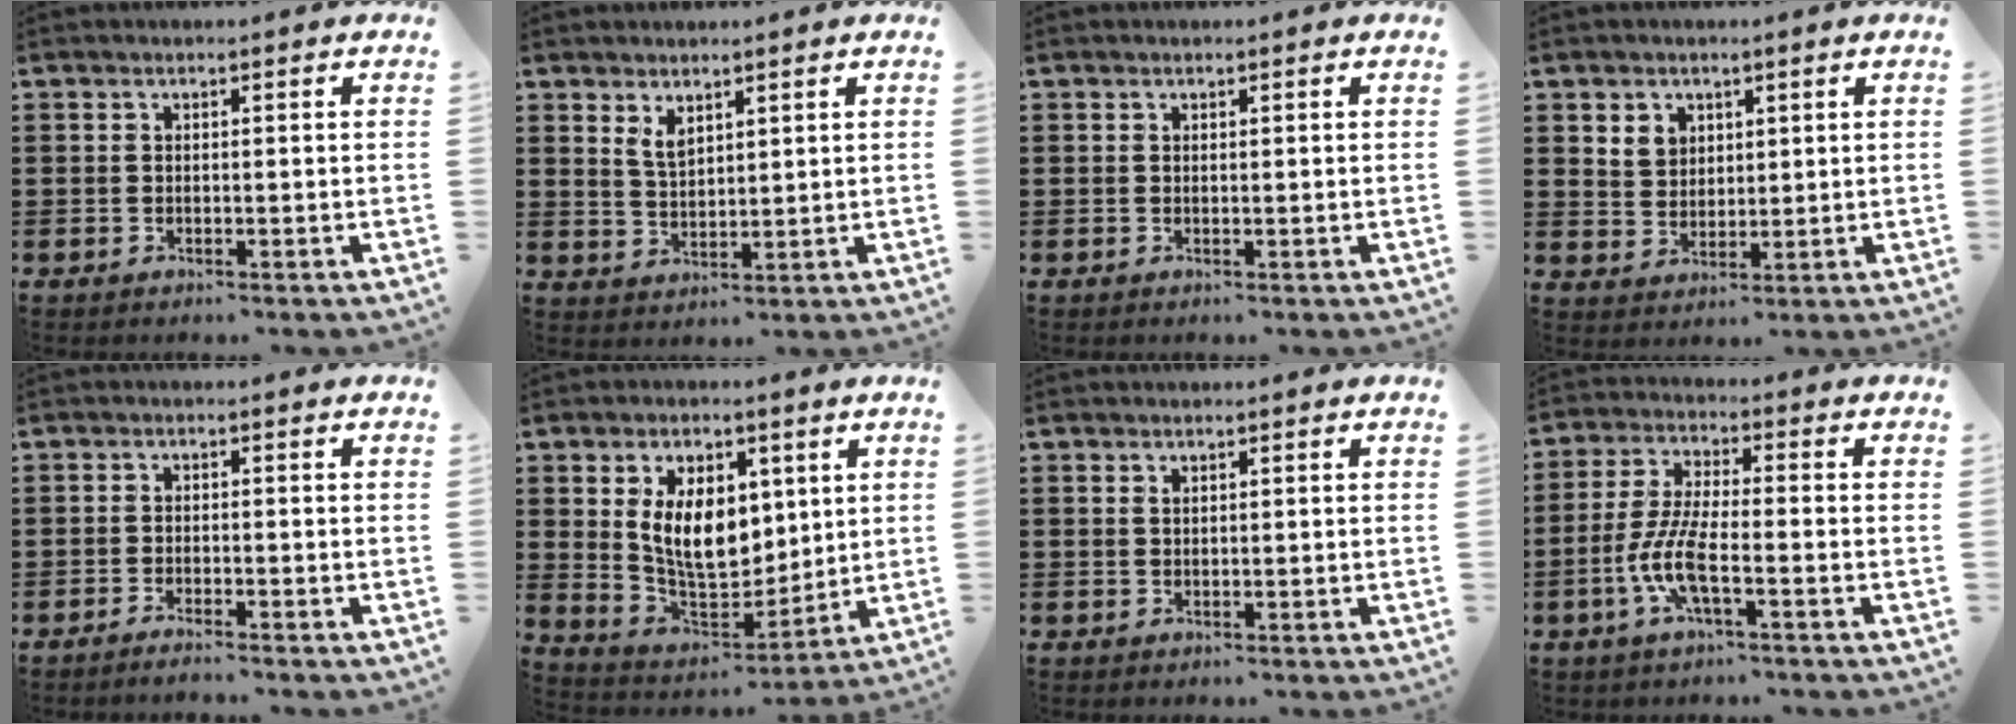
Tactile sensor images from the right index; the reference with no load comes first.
{"total": 3.1, "force": [2.1, 1.5, 1.8], "torque": [-0.039, 0.004, 0.039]}
{"total": 0.0}
{"total": 3.6, "force": [2.1, 3.0, 0.5], "torque": [-0.023, 0.012, 0.038]}
{"total": 1.4, "force": [-1.4, -0.1, 0.3], "torque": [-0.006, 0.001, -0.026]}
{"total": 9.3, "force": [2.4, 6.0, 6.6], "torque": [-0.144, 0.005, 0.041]}
{"total": 0.5, "force": [0.3, 0.3, 0.3], "torque": [-0.006, 0.001, 0.007]}
{"total": 7.8, "force": [-3.1, 1.9, 6.9], "torque": [-0.163, -0.013, -0.065]}